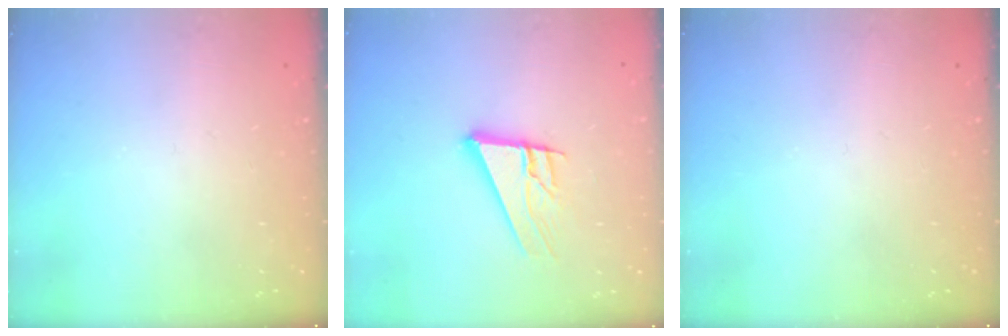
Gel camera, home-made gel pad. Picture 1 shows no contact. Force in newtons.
{"total": 11.9, "press": 11.6, "slide": 2.5}
{"total": 0.0}